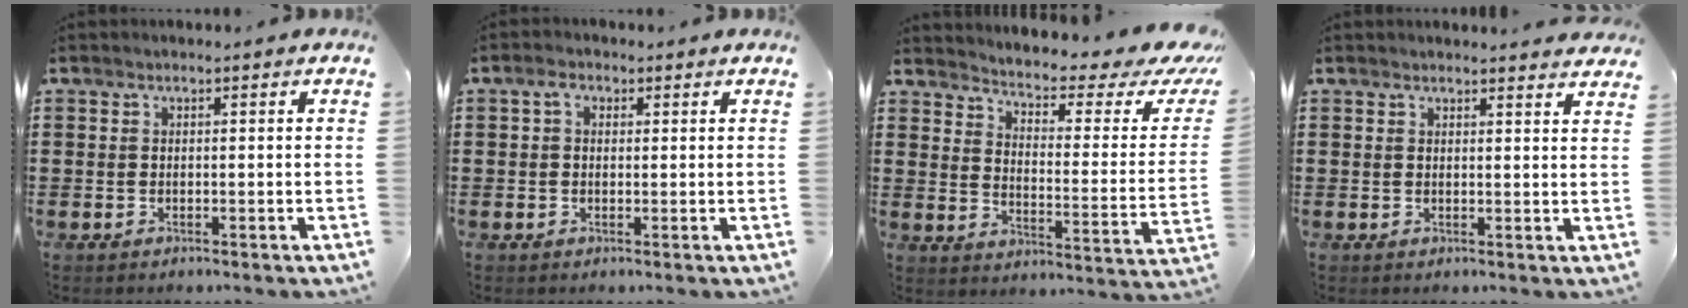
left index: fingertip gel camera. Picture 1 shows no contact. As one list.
[{"total": 2.1, "force": [0.6, 1.5, 1.2], "torque": [-0.029, 0.010, 0.008]}, {"total": 3.7, "force": [2.8, 0.3, 2.4], "torque": [-0.054, -0.035, 0.036]}, {"total": 1.9, "force": [1.9, 0.0, 0.2], "torque": [-0.001, -0.006, 0.035]}]